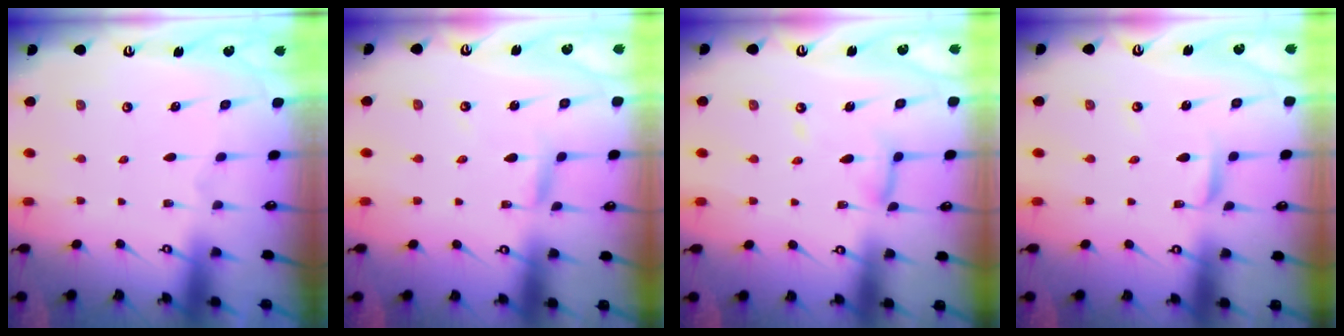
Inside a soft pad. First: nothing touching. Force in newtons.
{"total": 3.1, "press": 3.1, "slide": 0.2}
{"total": 7.5, "press": 7.5, "slide": 0.6}
{"total": 2.7, "press": 2.7, "slide": 0.2}